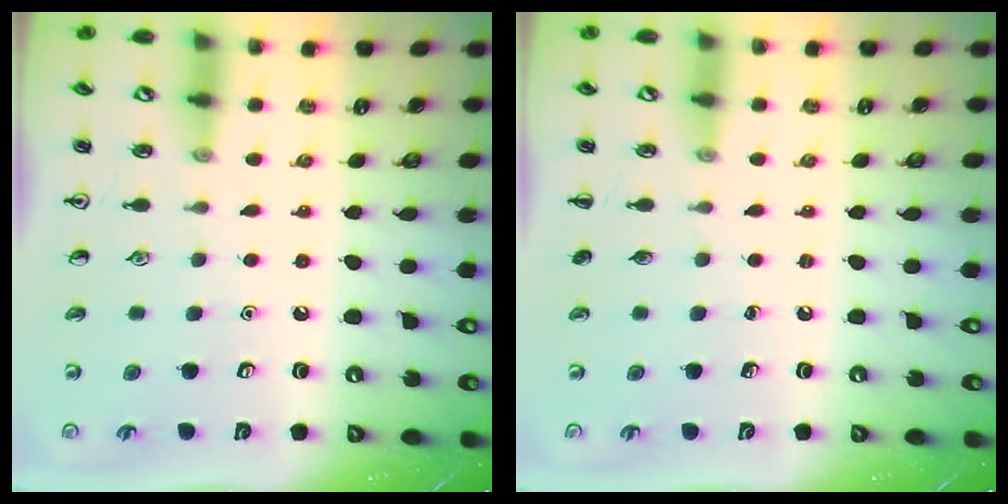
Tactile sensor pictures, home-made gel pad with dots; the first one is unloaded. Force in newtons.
{"total": 0.0}